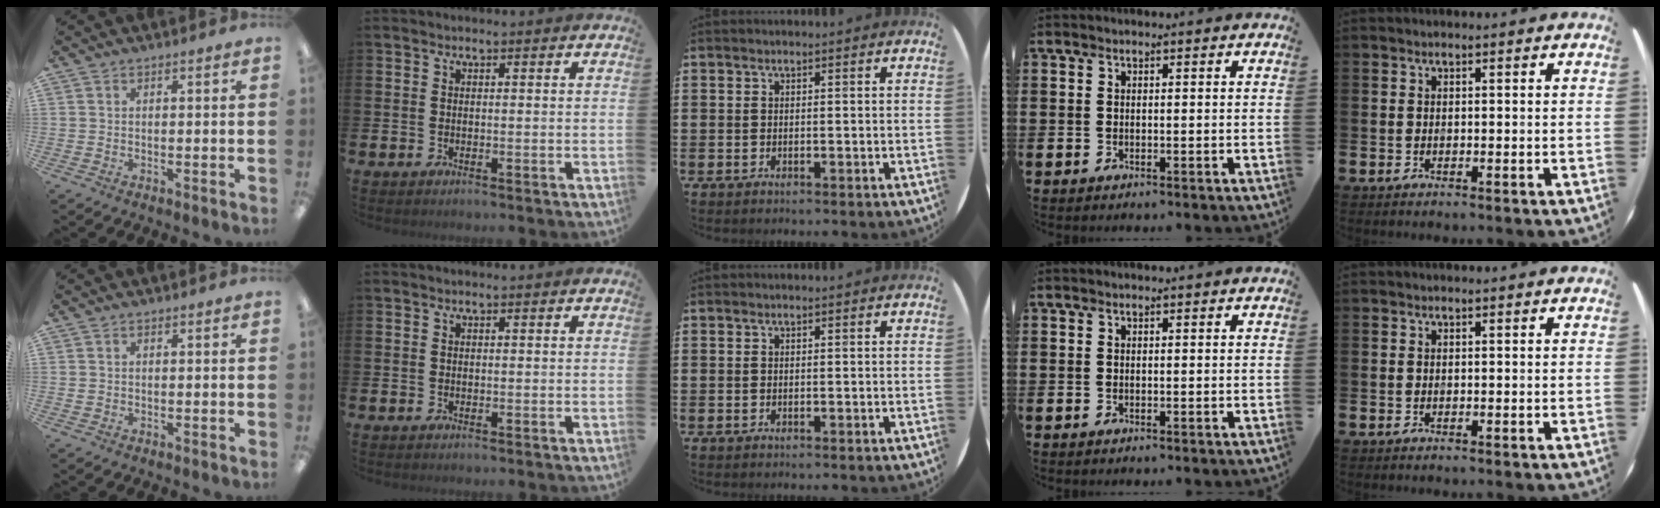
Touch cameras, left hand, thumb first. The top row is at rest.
{"thumb": {"total": 0.7, "force": [0.2, 0.6, 0.3], "torque": [-0.005, 0.004, 0.002]}}